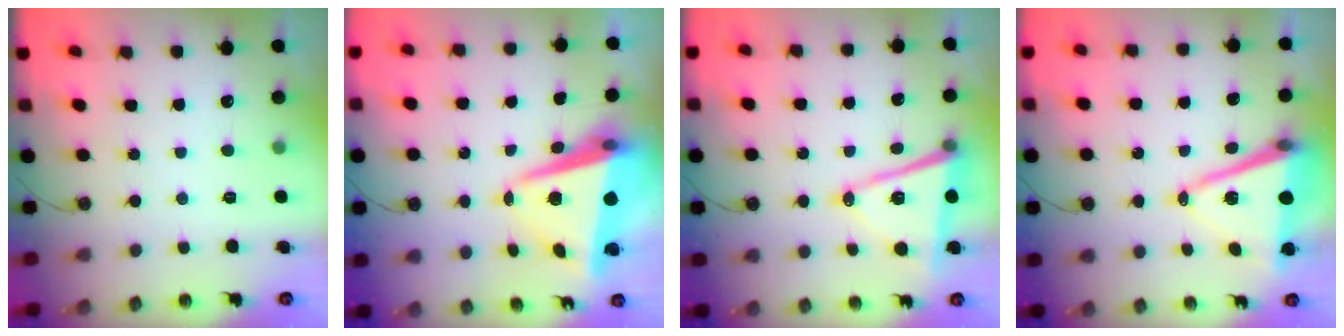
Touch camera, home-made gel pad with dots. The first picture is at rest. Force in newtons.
{"total": 11.0, "press": 10.7, "slide": 2.5}
{"total": 13.2, "press": 12.6, "slide": 4.0}
{"total": 12.6, "press": 12.0, "slide": 3.8}